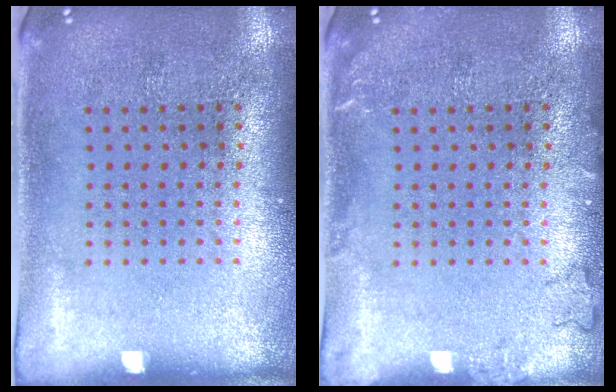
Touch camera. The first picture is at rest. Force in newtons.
{"total": 1.2, "press": 1.2, "slide": 0.3}